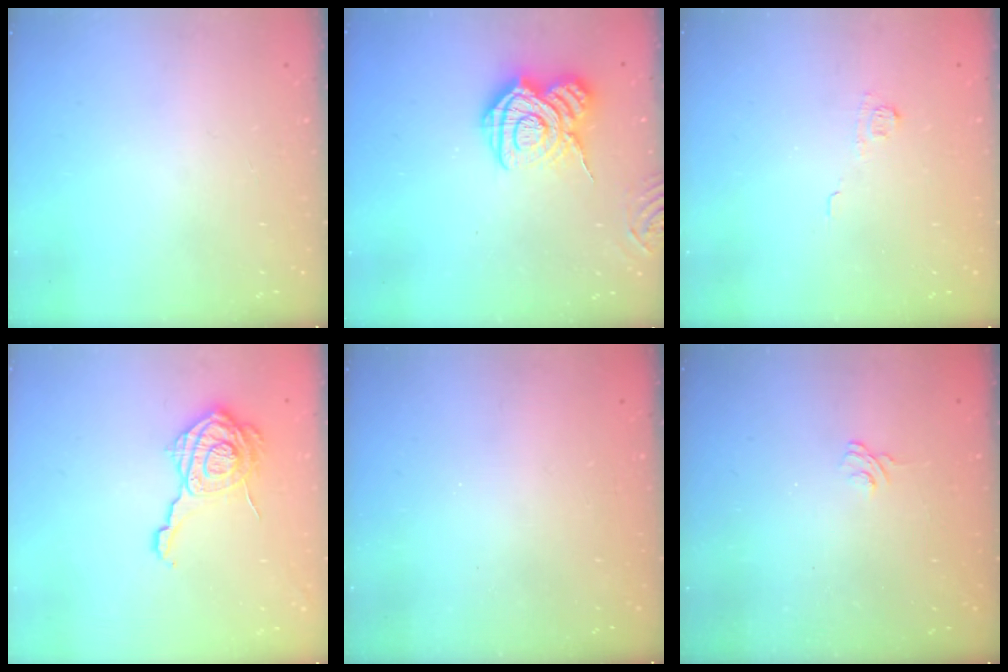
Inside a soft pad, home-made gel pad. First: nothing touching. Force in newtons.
{"total": 12.7, "press": 12.6, "slide": 0.8}
{"total": 3.7, "press": 3.6, "slide": 1.1}
{"total": 16.0, "press": 16.0, "slide": 0.8}
{"total": 2.4, "press": 2.2, "slide": 0.8}
{"total": 2.5, "press": 2.1, "slide": 1.3}